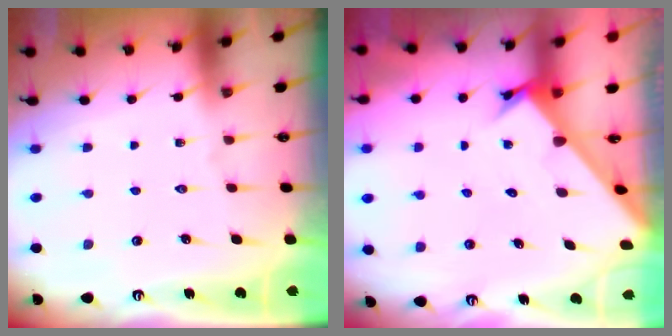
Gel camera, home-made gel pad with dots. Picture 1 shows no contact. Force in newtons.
{"total": 2.1, "press": 2.1, "slide": 0.2}